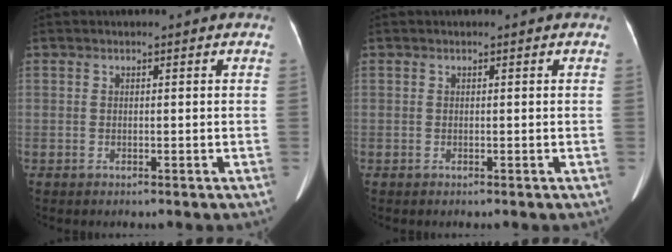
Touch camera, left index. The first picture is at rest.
{"total": 0.0}